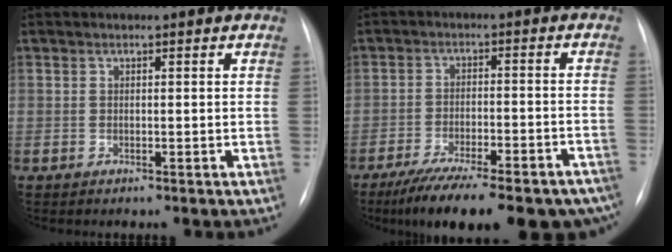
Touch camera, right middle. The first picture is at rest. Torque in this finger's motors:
{"motor_torque": [1.08, -1.06, 0.84, 0.09]}